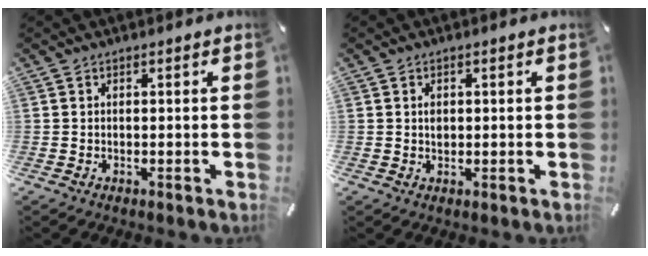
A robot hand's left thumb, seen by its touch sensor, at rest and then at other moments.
{"total": 1.4, "force": [0.3, 1.1, 0.9], "torque": [-0.012, 0.000, 0.002]}